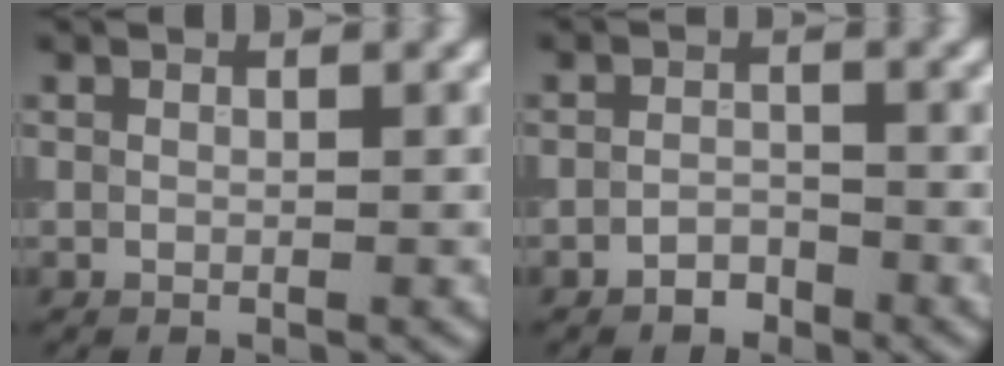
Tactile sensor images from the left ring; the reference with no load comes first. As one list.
[{"total": 1.5, "force": [-1.2, 0.8, 0.5], "torque": [-0.004, 0.005, -0.024]}]